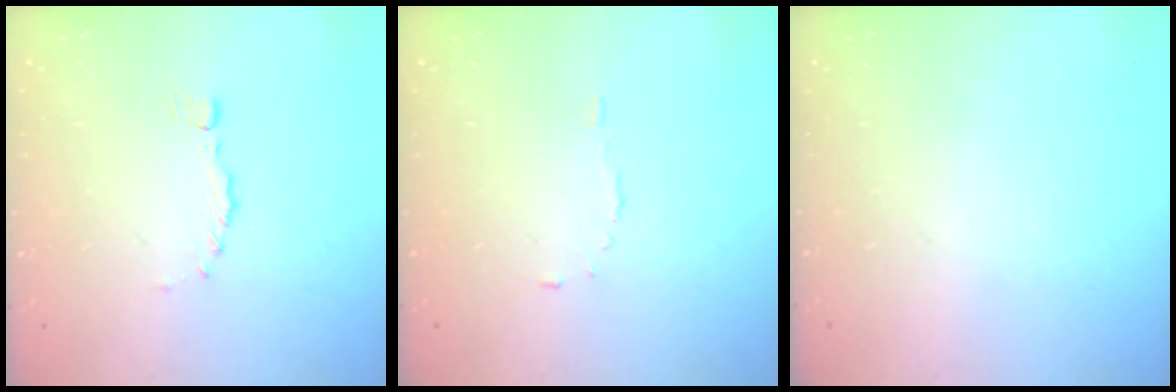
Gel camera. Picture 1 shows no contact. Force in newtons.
{"total": 3.8, "press": 3.8, "slide": 0.2}
{"total": 0.0}